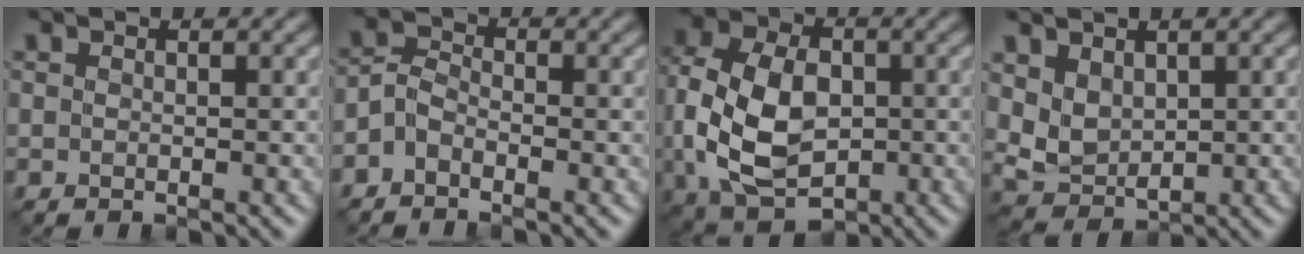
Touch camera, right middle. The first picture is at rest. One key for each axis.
{"total": 2.1, "fx": -1.4, "fy": 1.1, "fz": 1.2, "tx": -0.024, "ty": 0.005, "tz": -0.036}
{"total": 10.5, "fx": -1.3, "fy": 7.2, "fz": 7.5, "tx": -0.175, "ty": -0.007, "tz": -0.032}
{"total": 3.5, "fx": 1.1, "fy": 2.5, "fz": 2.1, "tx": -0.054, "ty": -0.010, "tz": 0.028}